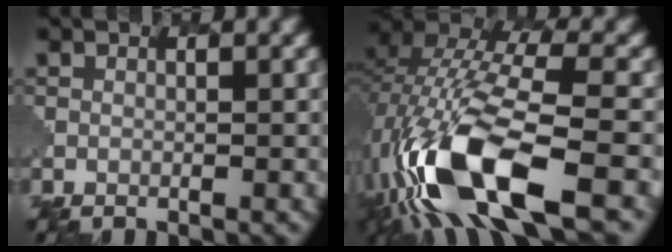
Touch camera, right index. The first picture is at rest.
{"total": 13.6, "force": [-5.9, 5.2, 11.1], "torque": [-0.238, -0.006, -0.100]}